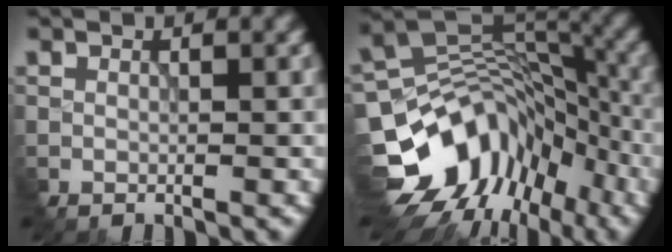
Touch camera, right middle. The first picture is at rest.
{"total": 11.3, "force": [-5.1, 8.4, 5.6], "torque": [-0.121, 0.012, -0.086]}